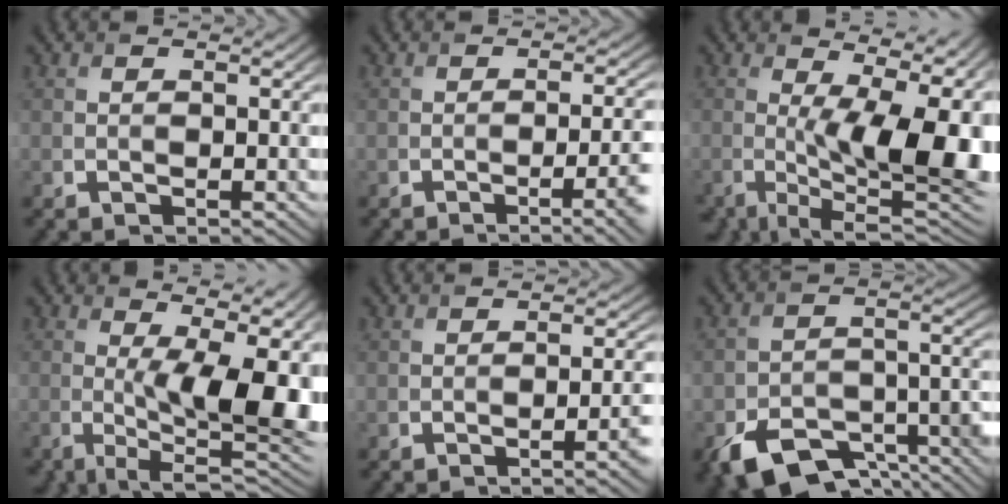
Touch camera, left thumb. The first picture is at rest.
{"total": 5.7, "force": [-1.9, 1.6, 5.1], "torque": [-0.065, -0.003, -0.025]}
{"total": 13.8, "force": [0.1, 4.5, 13.0], "torque": [-0.172, 0.003, 0.007]}
{"total": 12.6, "force": [0.6, 4.1, 11.9], "torque": [-0.165, 0.003, 0.013]}
{"total": 4.1, "force": [-1.5, 1.1, 3.6], "torque": [-0.038, 0.005, -0.025]}
{"total": 12.5, "force": [-7.9, 6.3, 7.3], "torque": [-0.127, -0.029, -0.129]}